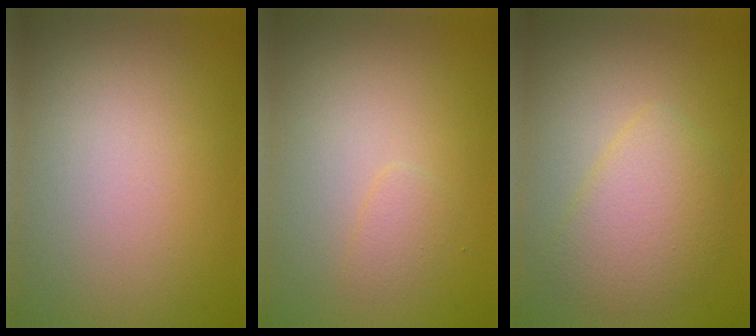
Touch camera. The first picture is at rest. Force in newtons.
{"total": 1.0, "press": 1.0, "slide": 0.0}
{"total": 3.7, "press": 3.7, "slide": 0.1}